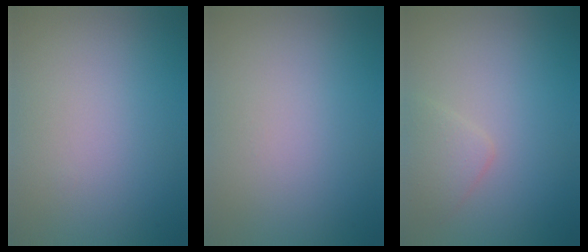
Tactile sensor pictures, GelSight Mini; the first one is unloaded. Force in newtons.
{"total": 0.0}
{"total": 1.9, "press": 1.9, "slide": 0.0}